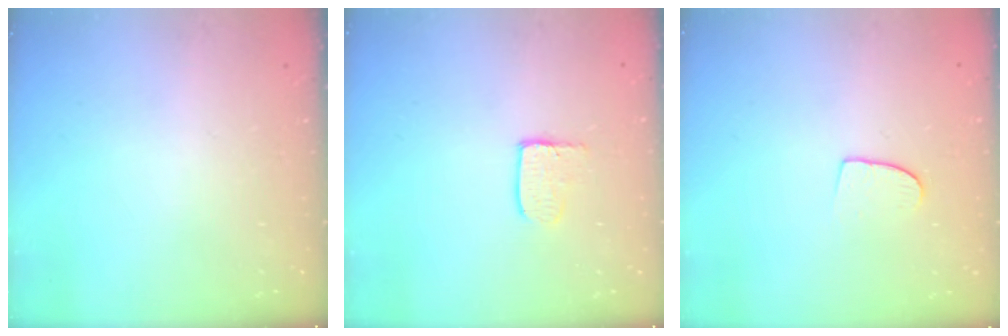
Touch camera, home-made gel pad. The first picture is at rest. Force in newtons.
{"total": 3.3, "press": 3.3, "slide": 0.3}
{"total": 6.8, "press": 6.7, "slide": 0.5}